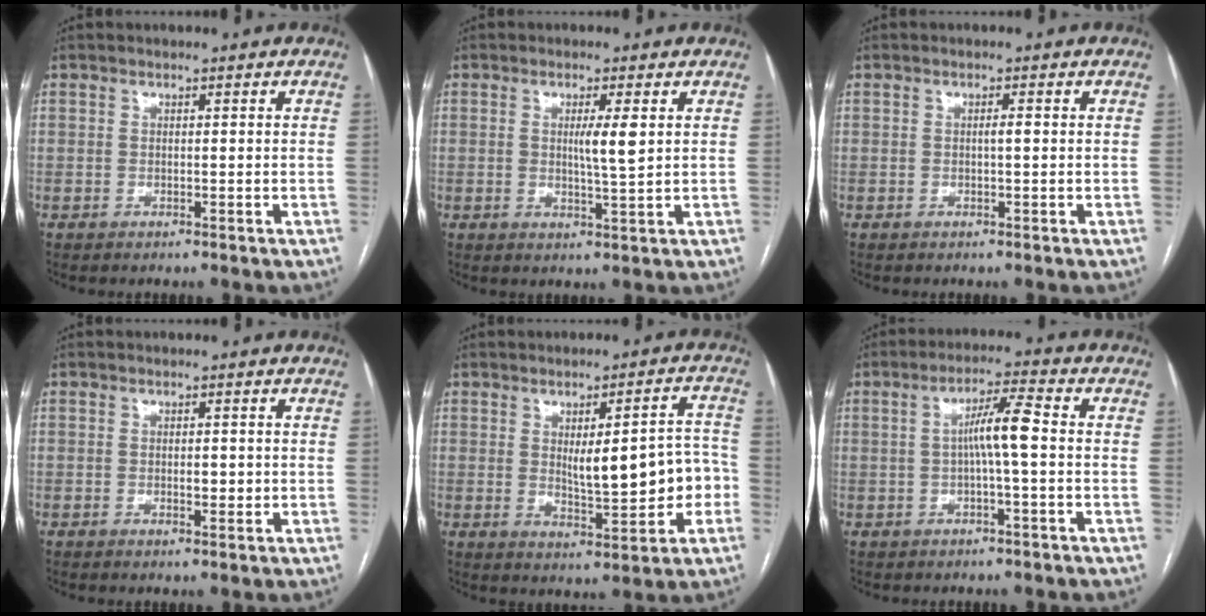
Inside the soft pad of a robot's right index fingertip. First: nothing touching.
{"total": 3.9, "force": [0.9, 0.0, 3.8], "torque": [-0.065, -0.005, 0.013]}
{"total": 0.9, "force": [0.1, 0.1, 0.9], "torque": [-0.016, 0.001, 0.002]}
{"total": 1.9, "force": [-0.2, 0.9, 1.6], "torque": [-0.026, 0.000, 0.000]}
{"total": 10.9, "force": [-0.7, 3.2, 10.4], "torque": [-0.139, 0.019, 0.005]}
{"total": 6.0, "force": [0.1, 0.4, 5.9], "torque": [-0.106, 0.016, 0.002]}